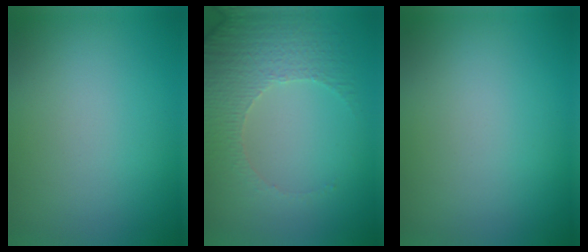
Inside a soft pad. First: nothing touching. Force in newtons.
{"total": 4.8, "press": 3.5, "slide": 3.3}
{"total": 0.0}